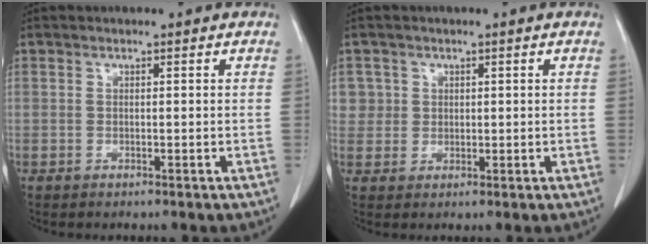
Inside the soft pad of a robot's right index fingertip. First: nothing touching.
{"total": 3.2, "force": [1.1, 3.0, -0.2], "torque": [0.023, 0.002, 0.016]}